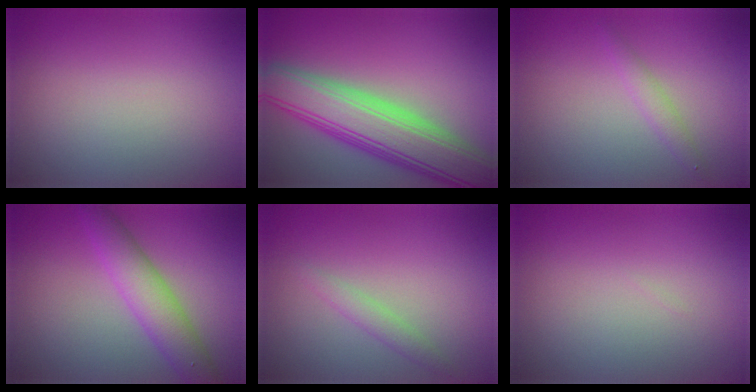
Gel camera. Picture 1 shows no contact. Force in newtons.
{"total": 9.5, "press": 9.5, "slide": 0.7}
{"total": 1.3, "press": 1.3, "slide": 0.0}
{"total": 4.3, "press": 4.3, "slide": 0.1}
{"total": 1.0, "press": 1.0, "slide": 0.1}
{"total": 0.0}